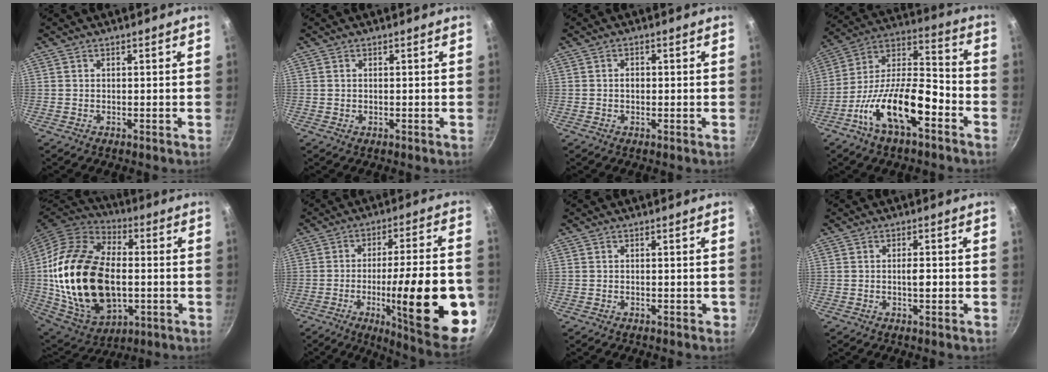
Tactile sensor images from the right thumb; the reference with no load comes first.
{"total": 0.0}
{"total": 1.6, "force": [-0.1, 1.2, 1.0], "torque": [-0.012, 0.006, -0.004]}
{"total": 18.5, "force": [-8.4, 7.6, 14.6], "torque": [-0.238, 0.061, -0.163]}
{"total": 29.2, "force": [-0.8, 18.3, 22.7], "torque": [-0.427, 0.013, -0.004]}
{"total": 26.0, "force": [-6.5, 6.0, 24.5], "torque": [-0.326, 0.014, -0.086]}
{"total": 0.6, "force": [-0.2, 0.5, 0.4], "torque": [0.000, 0.002, -0.001]}
{"total": 2.5, "force": [-0.3, 0.9, 2.3], "torque": [-0.033, 0.004, -0.006]}